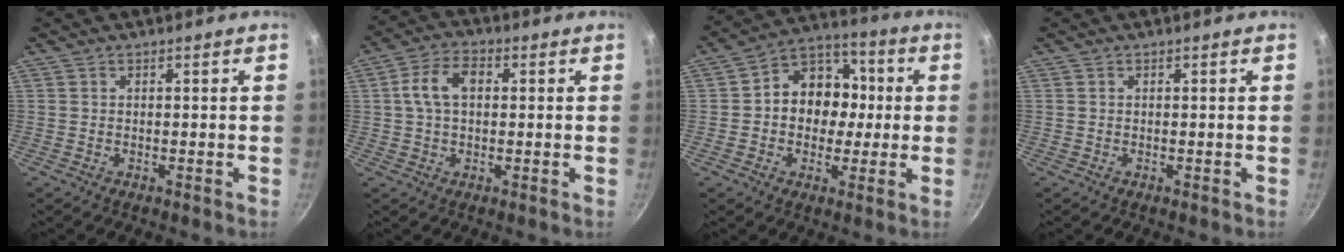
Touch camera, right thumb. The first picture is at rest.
{"total": 7.4, "force": [1.0, 4.8, 5.6], "torque": [-0.094, 0.020, 0.011]}
{"total": 12.4, "force": [0.1, 10.3, 6.9], "torque": [-0.049, 0.031, -0.017]}
{"total": 0.0}